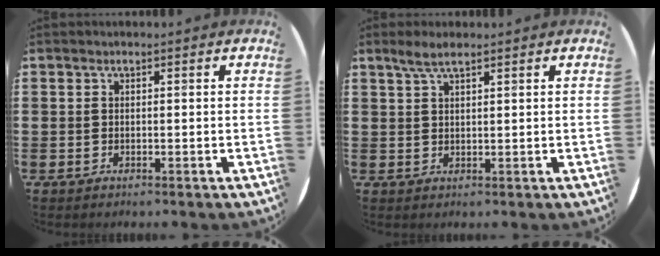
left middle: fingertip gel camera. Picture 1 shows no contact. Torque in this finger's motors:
{"motor_torque": [0.61, -0.27, 0.09, 0.02]}